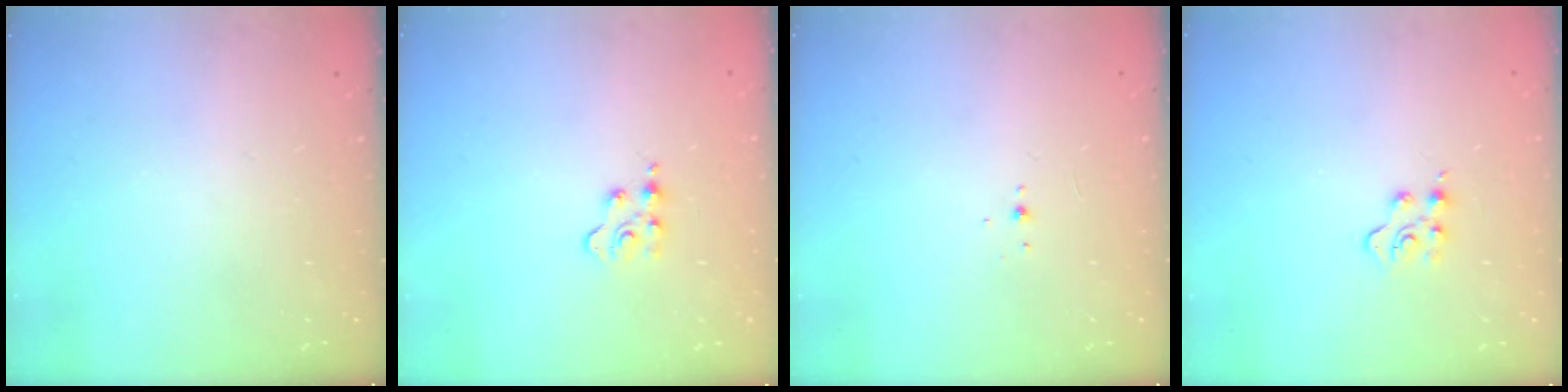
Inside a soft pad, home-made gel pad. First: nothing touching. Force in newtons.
{"total": 3.0, "press": 2.9, "slide": 0.4}
{"total": 2.1, "press": 1.9, "slide": 0.8}
{"total": 3.6, "press": 3.6, "slide": 0.4}